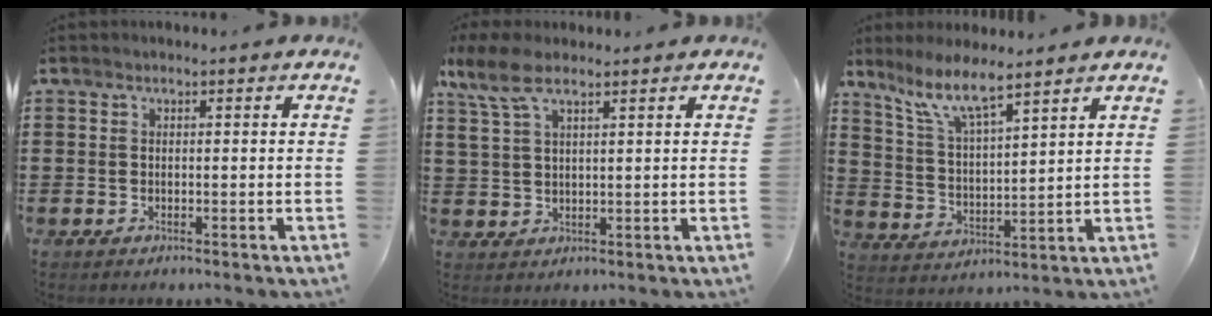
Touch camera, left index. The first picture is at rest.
{"total": 6.1, "force": [4.0, 1.6, 4.3], "torque": [-0.108, -0.004, 0.070]}
{"total": 7.4, "force": [6.1, 0.9, 4.1], "torque": [-0.102, -0.021, 0.109]}